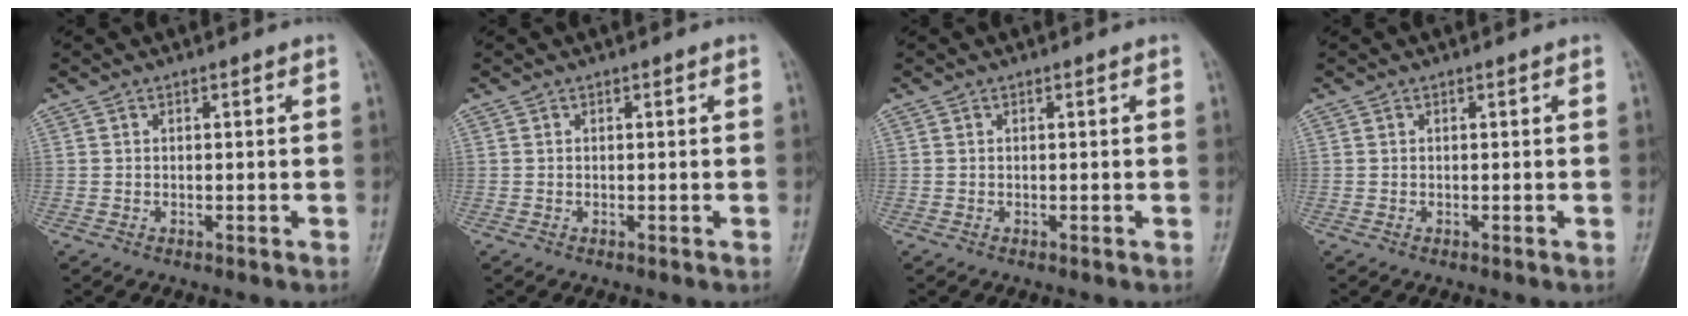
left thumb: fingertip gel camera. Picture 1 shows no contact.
{"total": 0.0}
{"total": 0.0}
{"total": 0.0}